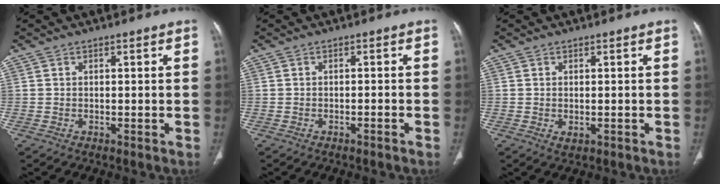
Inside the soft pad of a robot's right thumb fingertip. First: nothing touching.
{"total": 1.2, "force": [-1.0, -0.1, 0.7], "torque": [-0.020, 0.011, -0.009]}
{"total": 1.5, "force": [-0.4, 0.7, 1.2], "torque": [-0.022, -0.003, -0.001]}